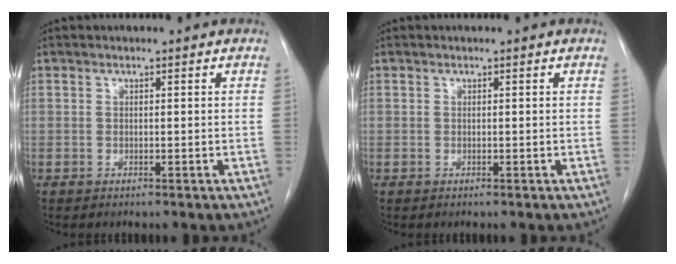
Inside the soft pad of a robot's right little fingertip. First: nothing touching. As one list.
[{"total": 0.0}]